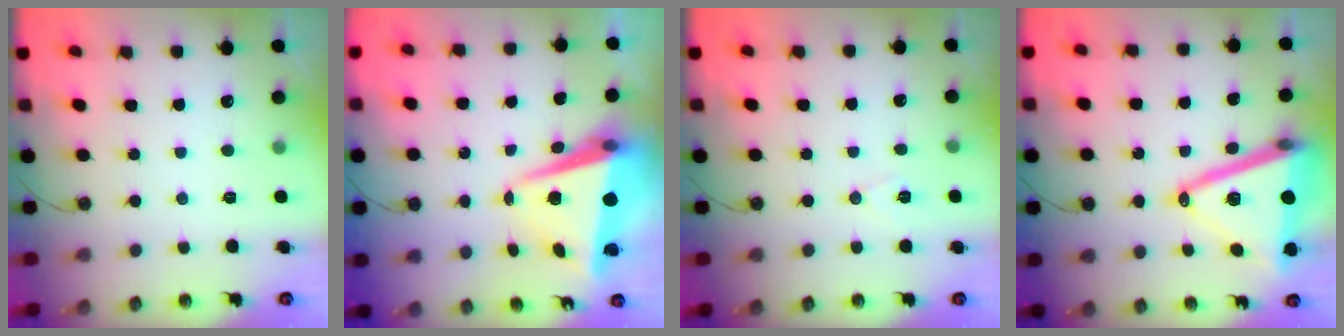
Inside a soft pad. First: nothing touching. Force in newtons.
{"total": 10.5, "press": 10.2, "slide": 2.5}
{"total": 6.0, "press": 4.1, "slide": 4.4}
{"total": 22.0, "press": 21.6, "slide": 3.6}